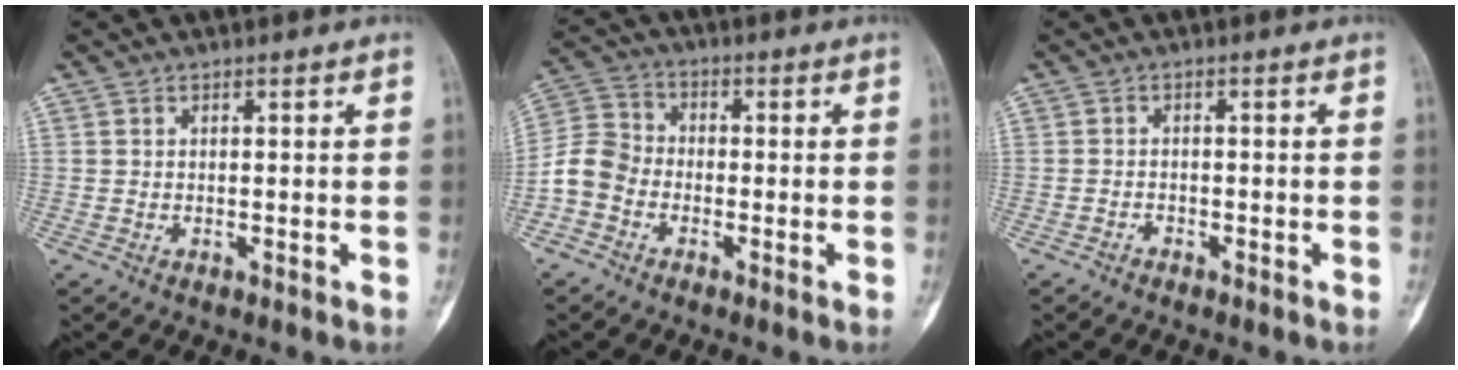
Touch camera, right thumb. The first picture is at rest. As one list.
[{"total": 6.7, "force": [-2.6, 5.5, 2.9], "torque": [-0.048, 0.022, -0.065]}, {"total": 0.9, "force": [-0.8, 0.4, 0.1], "torque": [-0.002, 0.003, -0.017]}]